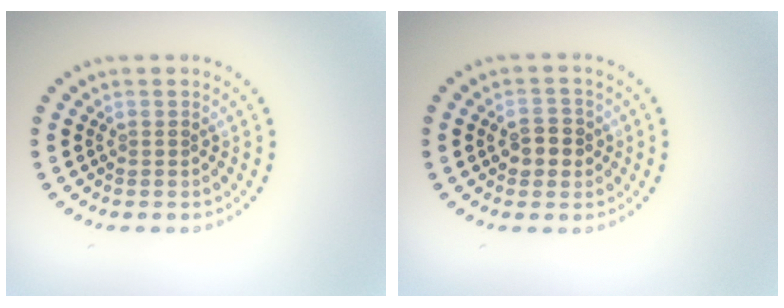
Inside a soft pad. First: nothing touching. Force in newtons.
{"total": 2.6, "press": 2.5, "slide": 0.3}